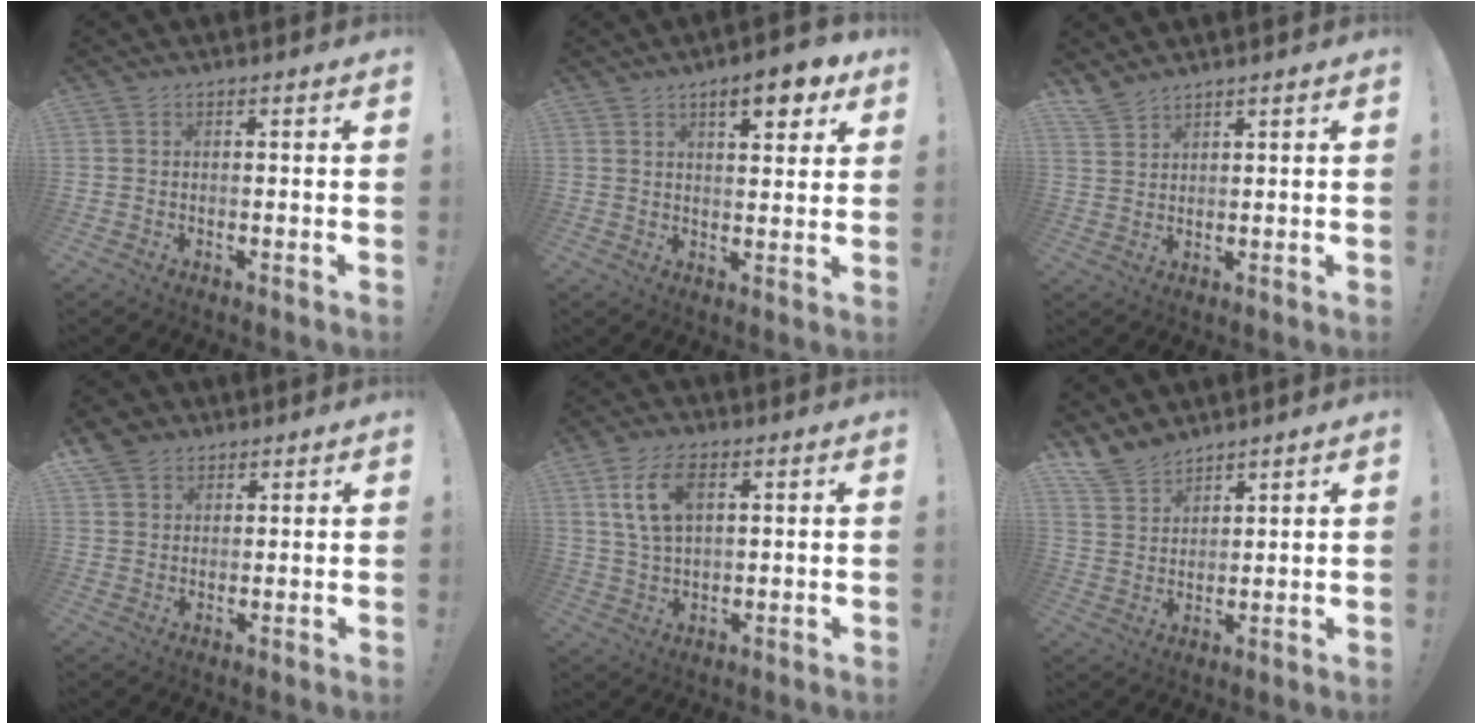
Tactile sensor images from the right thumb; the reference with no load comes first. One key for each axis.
{"total": 8.8, "fx": 5.0, "fy": 2.8, "fz": 6.7, "tx": -0.084, "ty": -0.023, "tz": 0.080}
{"total": 4.3, "fx": 3.9, "fy": 1.1, "fz": 1.4, "tx": -0.031, "ty": -0.022, "tz": 0.076}
{"total": 6.0, "fx": 4.0, "fy": 4.3, "fz": 1.3, "tx": -0.019, "ty": -0.020, "tz": 0.079}
{"total": 10.4, "fx": 4.0, "fy": 5.7, "fz": 7.7, "tx": -0.150, "ty": 0.003, "tz": 0.074}
{"total": 8.9, "fx": 7.7, "fy": 4.0, "fz": 1.9, "tx": -0.044, "ty": -0.050, "tz": 0.153}